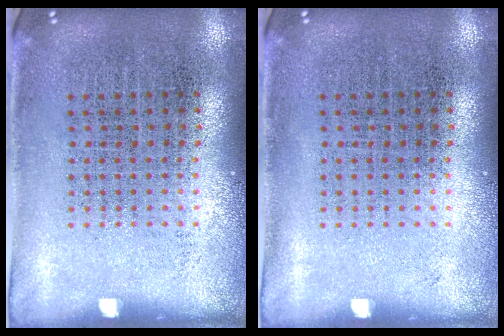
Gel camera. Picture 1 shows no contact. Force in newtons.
{"total": 0.0}